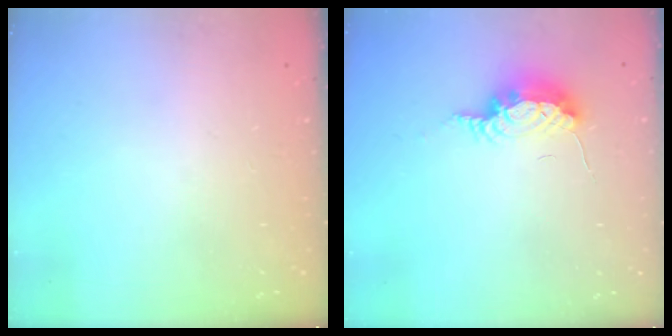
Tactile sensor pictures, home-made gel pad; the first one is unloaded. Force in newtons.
{"total": 8.6, "press": 8.1, "slide": 2.9}